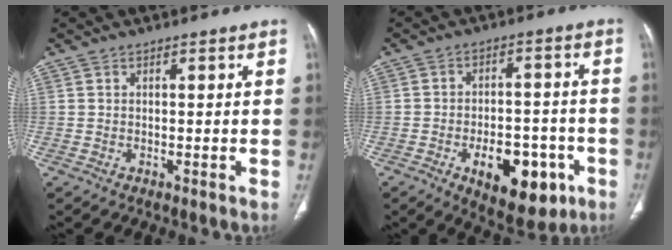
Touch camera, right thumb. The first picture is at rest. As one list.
[{"total": 13.7, "force": [-5.8, 7.5, 10.0], "torque": [-0.105, 0.028, -0.071]}]